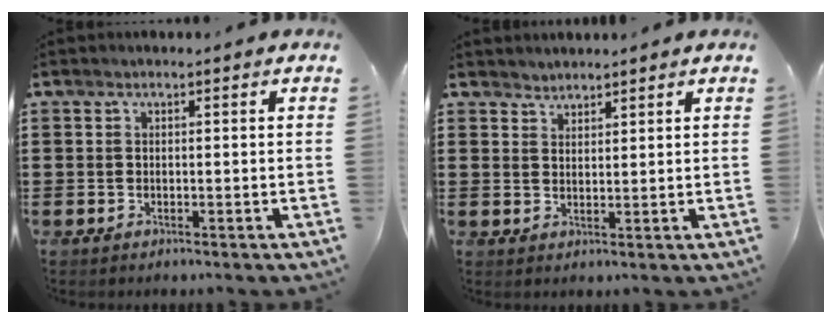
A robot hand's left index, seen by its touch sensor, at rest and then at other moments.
{"total": 2.0, "force": [1.8, 0.4, -0.5], "torque": [0.005, 0.001, 0.037]}